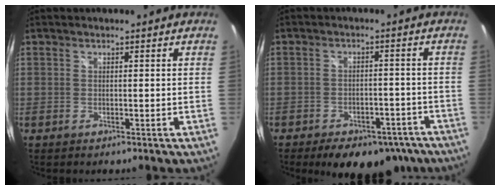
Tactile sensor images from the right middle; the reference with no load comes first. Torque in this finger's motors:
{"motor_torque": [1.07, -1.07, 0.24, 0.06]}